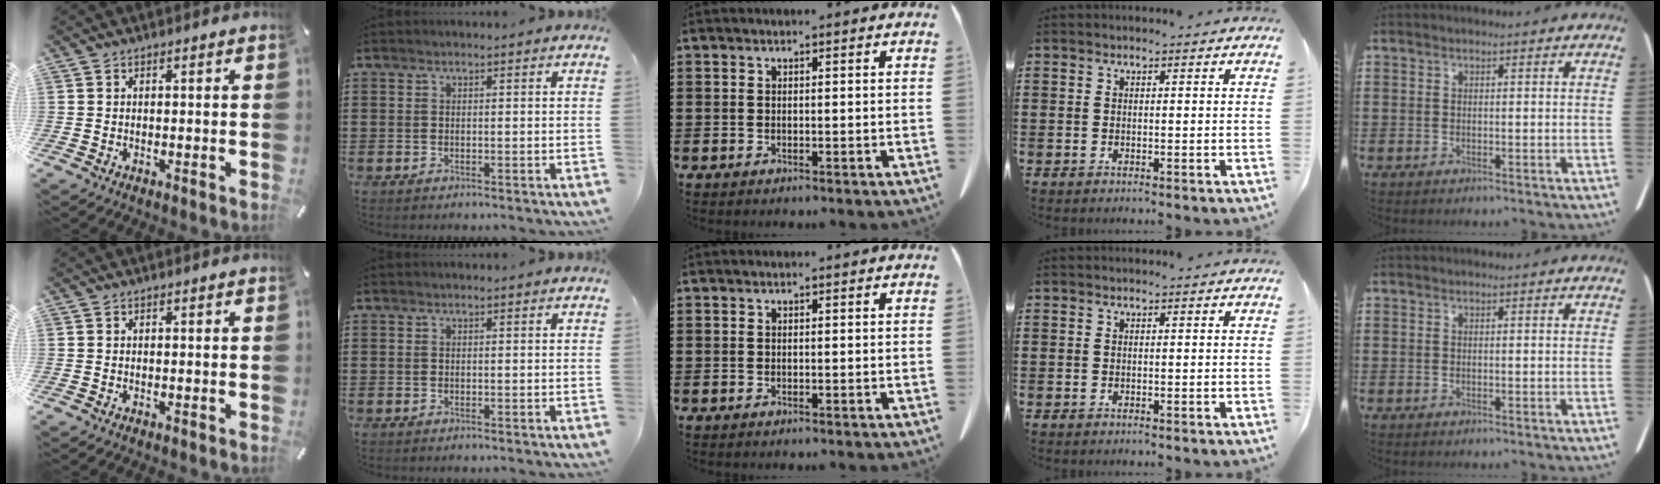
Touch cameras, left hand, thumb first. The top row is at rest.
{}